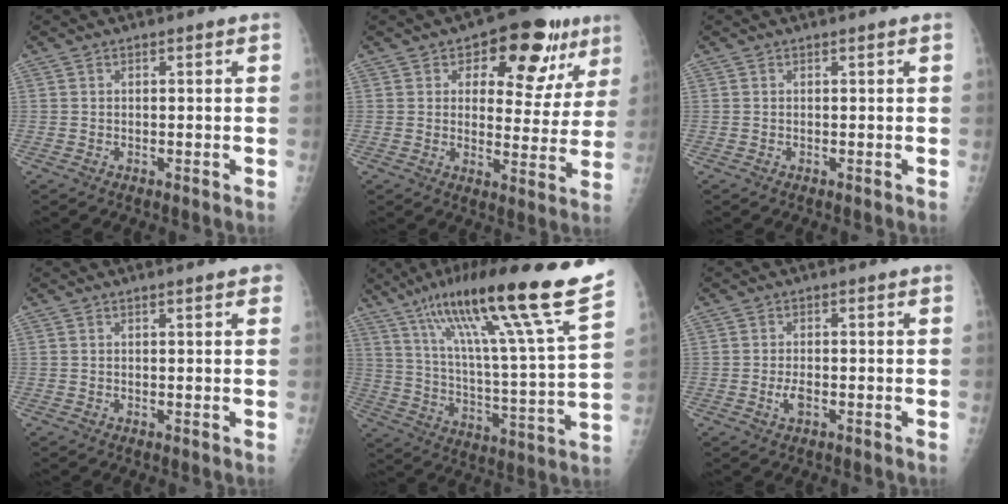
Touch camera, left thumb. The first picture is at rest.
{"total": 15.8, "force": [8.0, 8.5, 10.7], "torque": [-0.081, -0.019, 0.107]}
{"total": 0.0}
{"total": 2.0, "force": [1.3, 0.6, 1.5], "torque": [-0.015, 0.000, 0.014]}
{"total": 25.2, "force": [17.1, 1.3, 18.5], "torque": [-0.288, -0.062, 0.281]}
{"total": 2.5, "force": [-0.8, 1.2, 2.1], "torque": [-0.041, 0.001, -0.014]}